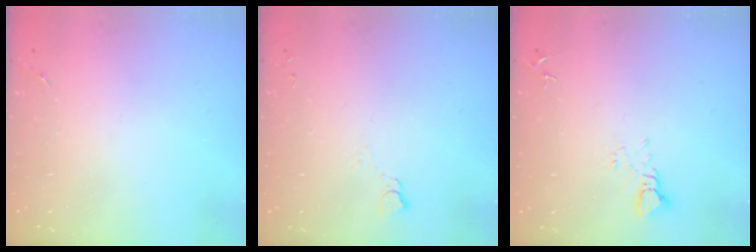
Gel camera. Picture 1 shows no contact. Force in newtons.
{"total": 2.8, "press": 2.7, "slide": 0.3}
{"total": 3.1, "press": 3.1, "slide": 0.1}